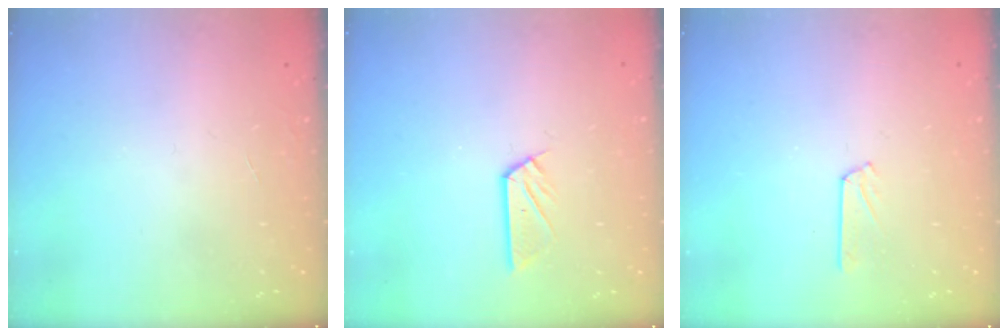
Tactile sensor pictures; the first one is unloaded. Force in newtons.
{"total": 5.3, "press": 5.3, "slide": 0.2}
{"total": 4.1, "press": 4.1, "slide": 0.5}